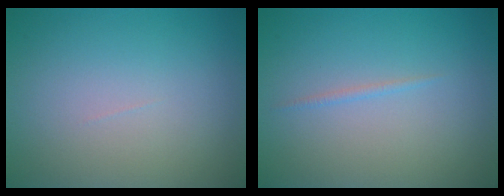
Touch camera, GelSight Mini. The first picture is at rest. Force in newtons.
{"total": 0.5, "press": 0.5, "slide": 0.1}